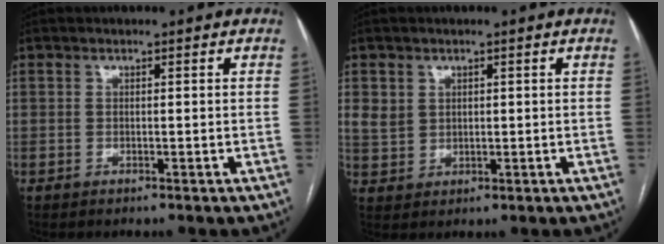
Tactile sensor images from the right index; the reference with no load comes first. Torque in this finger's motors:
{"motor_torque": [0.13, 0.12, 0.04, 0.01]}